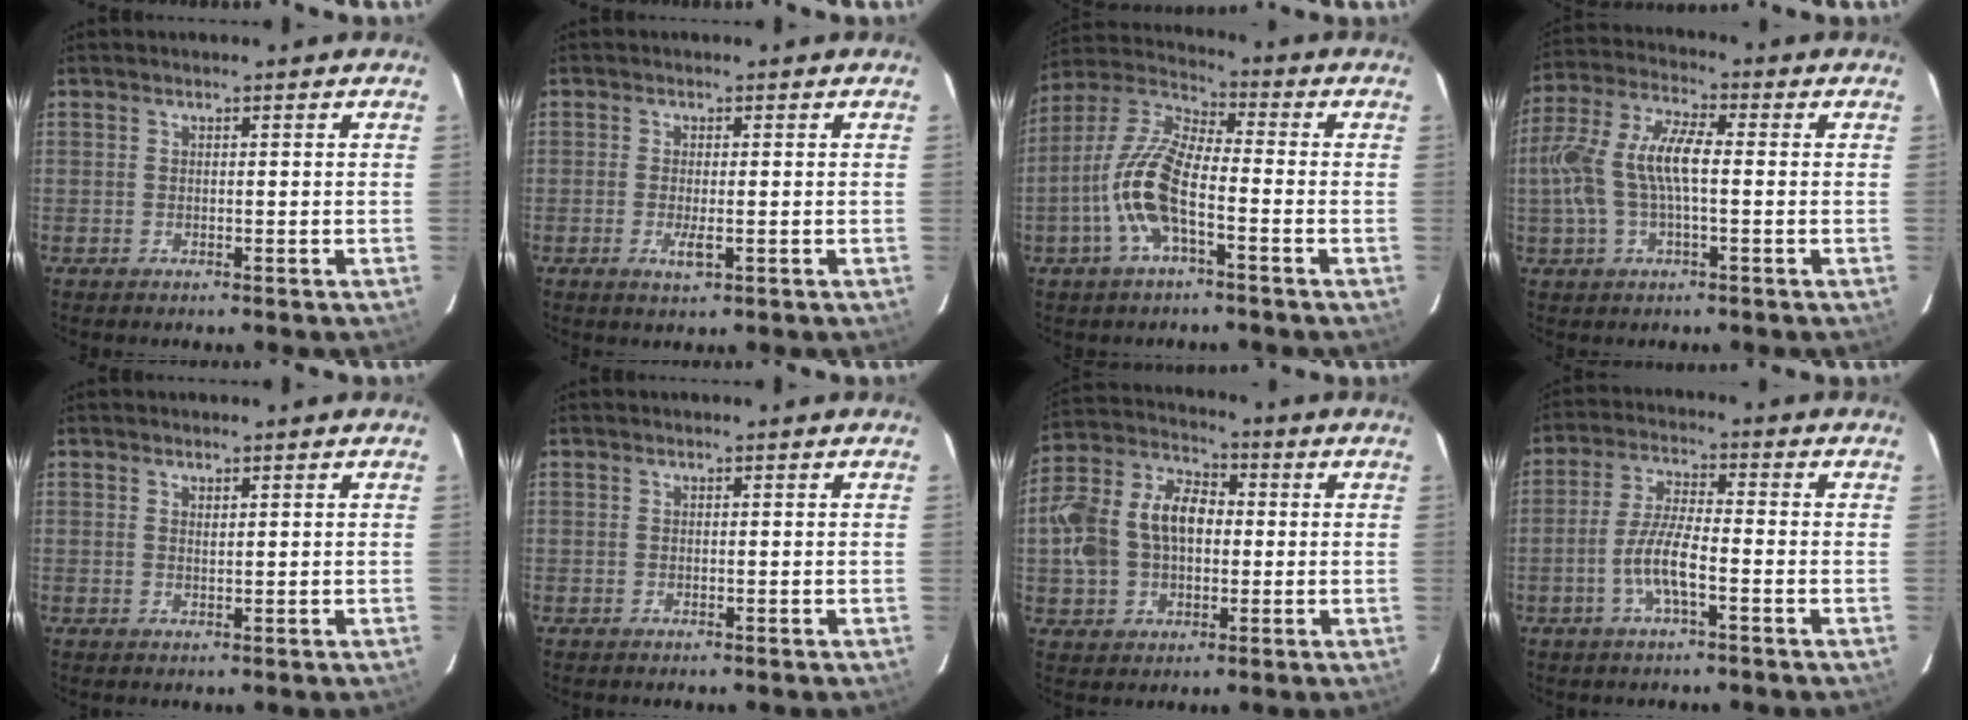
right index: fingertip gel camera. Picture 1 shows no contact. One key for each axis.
{"total": 2.7, "fx": -0.8, "fy": 0.8, "fz": 2.5, "tx": -0.049, "ty": -0.007, "tz": -0.012}
{"total": 12.3, "fx": -4.1, "fy": 4.0, "fz": 10.9, "tx": -0.234, "ty": 0.003, "tz": -0.083}
{"total": 12.2, "fx": -0.5, "fy": 4.7, "fz": 11.2, "tx": -0.238, "ty": 0.014, "tz": -0.010}
{"total": 0.8, "fx": 0.6, "fy": 0.3, "fz": 0.5, "tx": -0.008, "ty": 0.001, "tz": 0.012}
{"total": 0.0}
{"total": 15.7, "fx": 0.1, "fy": 11.1, "fz": 11.1, "tx": -0.246, "ty": 0.032, "tz": 0.000}
{"total": 6.9, "fx": -2.8, "fy": 1.3, "fz": 6.2, "tx": -0.127, "ty": 0.001, "tz": -0.054}